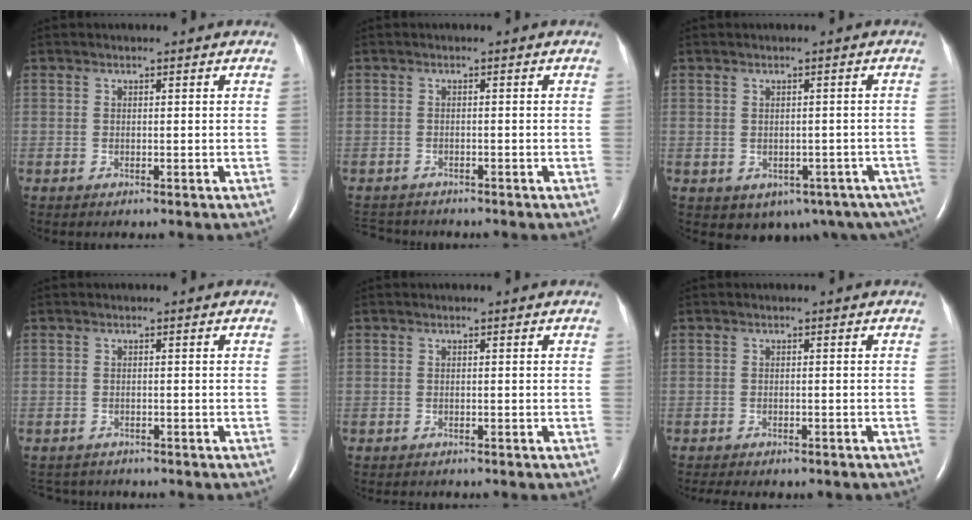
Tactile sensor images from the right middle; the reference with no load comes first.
{"total": 4.1, "force": [-3.9, 1.2, 0.5], "torque": [-0.008, -0.009, -0.062]}
{"total": 10.5, "force": [-6.0, 7.3, 4.7], "torque": [-0.058, 0.007, -0.062]}
{"total": 4.0, "force": [-3.8, 1.4, 0.3], "torque": [-0.005, -0.004, -0.054]}
{"total": 1.2, "force": [-1.1, 0.4, 0.3], "torque": [-0.011, -0.003, -0.013]}
{"total": 7.9, "force": [-6.7, 2.4, 3.4], "torque": [-0.044, 0.000, -0.075]}